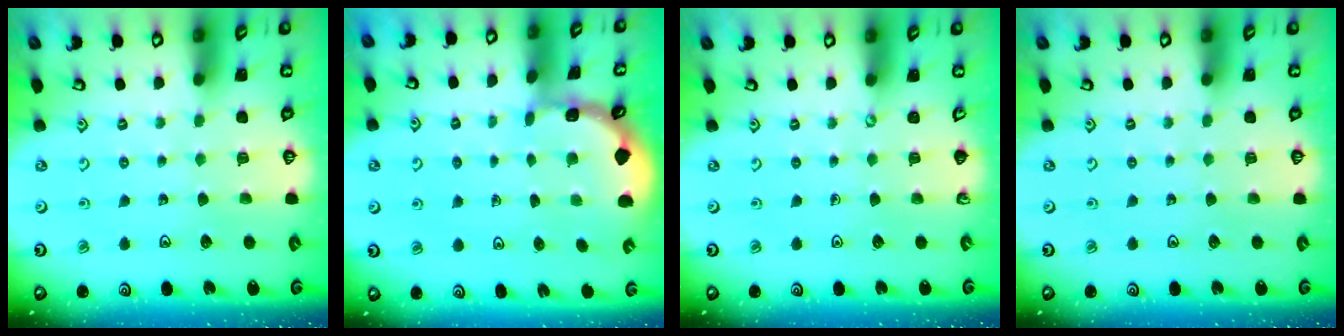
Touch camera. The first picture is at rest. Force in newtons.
{"total": 1.5, "press": 1.5, "slide": 0.2}
{"total": 0.0}
{"total": 0.0}